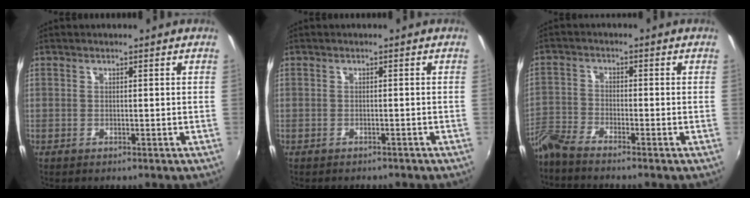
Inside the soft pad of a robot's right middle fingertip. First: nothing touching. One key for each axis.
{"total": 1.6, "fx": -1.5, "fy": 0.5, "fz": 0.4, "tx": -0.012, "ty": -0.004, "tz": -0.019}
{"total": 5.0, "fx": -4.8, "fy": 0.2, "fz": 1.6, "tx": -0.047, "ty": -0.008, "tz": -0.105}